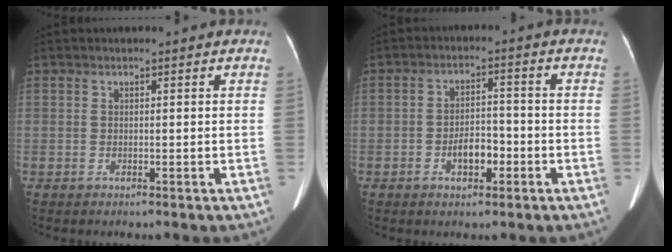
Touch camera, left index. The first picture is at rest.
{"total": 4.4, "force": [-2.3, 2.0, 3.2], "torque": [-0.052, 0.001, -0.035]}